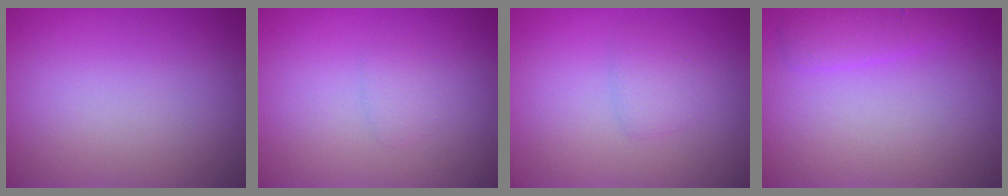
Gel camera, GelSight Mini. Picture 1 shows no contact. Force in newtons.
{"total": 0.9, "press": 0.9, "slide": 0.1}
{"total": 1.3, "press": 1.3, "slide": 0.0}
{"total": 1.8, "press": 1.8, "slide": 0.2}